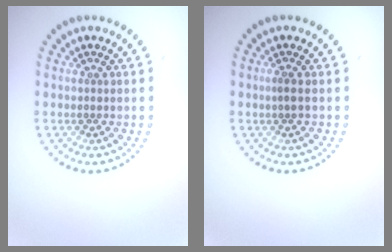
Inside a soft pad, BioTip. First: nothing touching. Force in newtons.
{"total": 0.6, "press": 0.3, "slide": 0.5}